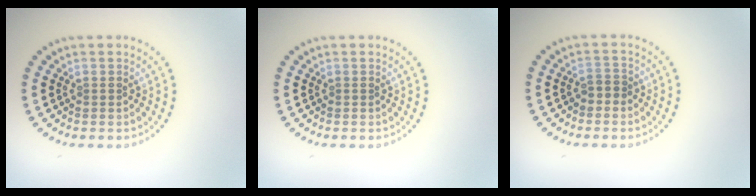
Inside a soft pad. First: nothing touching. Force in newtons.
{"total": 0.0}
{"total": 1.2, "press": 1.1, "slide": 0.5}